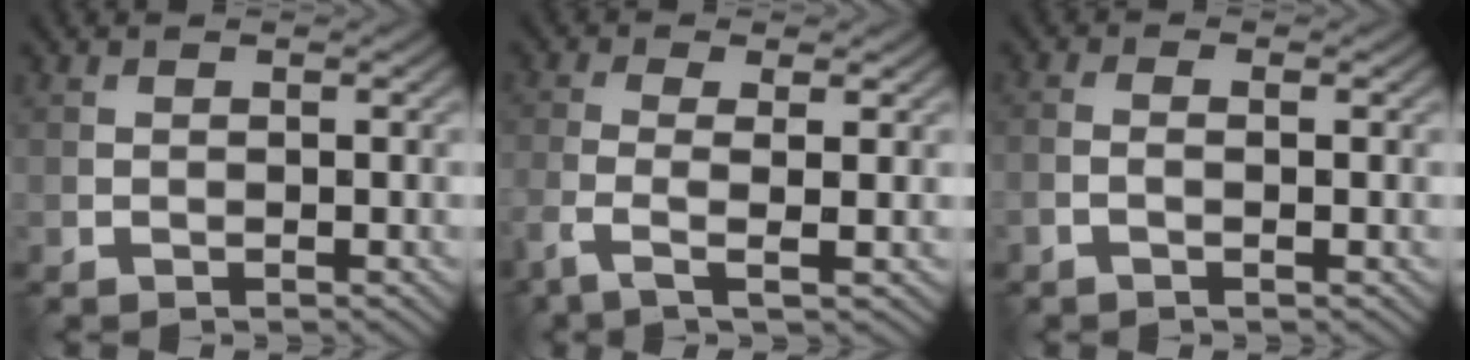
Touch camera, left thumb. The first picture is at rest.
{"total": 4.1, "force": [-1.5, 1.0, 3.7], "torque": [-0.083, -0.001, -0.041]}
{"total": 1.4, "force": [-0.5, 0.2, 1.2], "torque": [-0.029, 0.002, -0.014]}